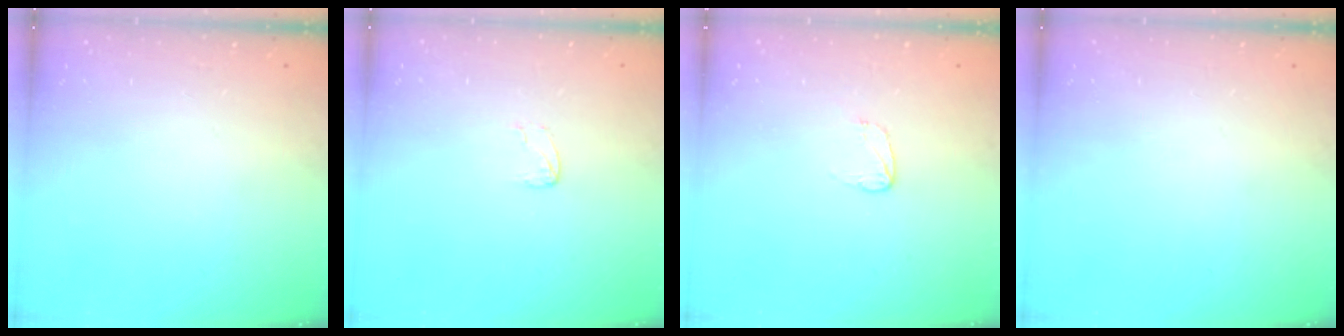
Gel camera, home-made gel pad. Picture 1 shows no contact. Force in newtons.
{"total": 3.6, "press": 3.6, "slide": 0.3}
{"total": 4.0, "press": 4.0, "slide": 0.4}
{"total": 0.0}